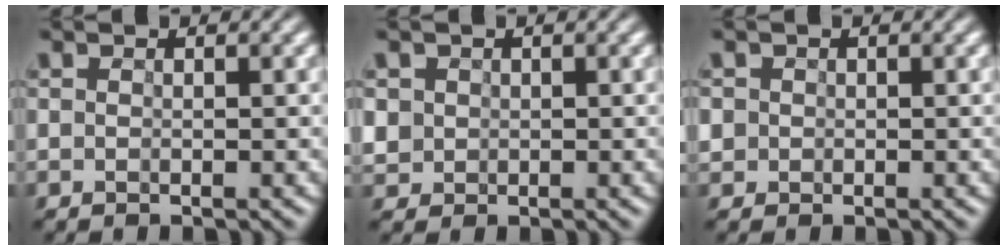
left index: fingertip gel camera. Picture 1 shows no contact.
{"total": 2.8, "force": [0.5, 2.6, 0.8], "torque": [-0.032, 0.021, 0.014]}
{"total": 3.1, "force": [0.2, 3.0, 0.8], "torque": [-0.030, 0.029, -0.006]}